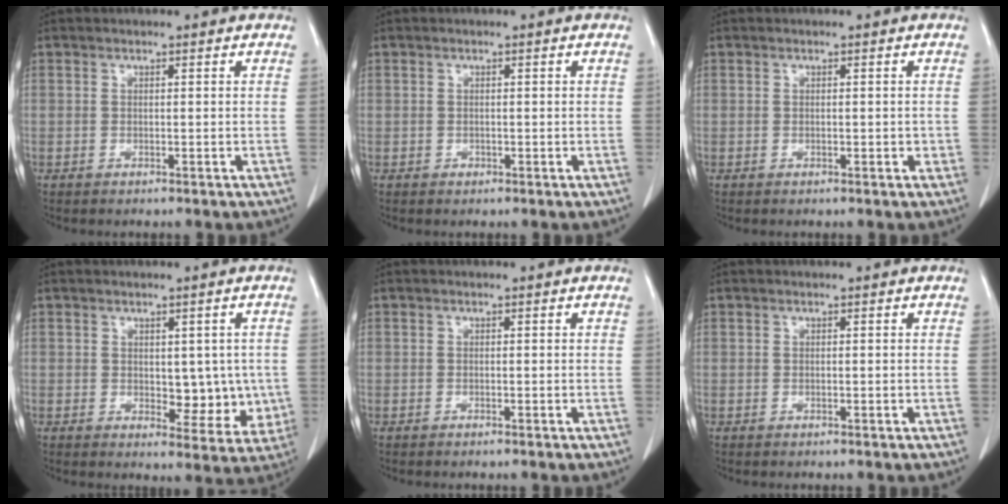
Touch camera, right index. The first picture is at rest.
{"total": 0.7, "force": [-0.2, 0.7, 0.1], "torque": [0.002, 0.005, -0.004]}
{"total": 1.0, "force": [-0.2, 0.6, 0.8], "torque": [-0.011, 0.001, -0.001]}
{"total": 6.8, "force": [0.0, 3.8, 5.6], "torque": [-0.050, -0.005, 0.010]}
{"total": 0.0}
{"total": 0.0}